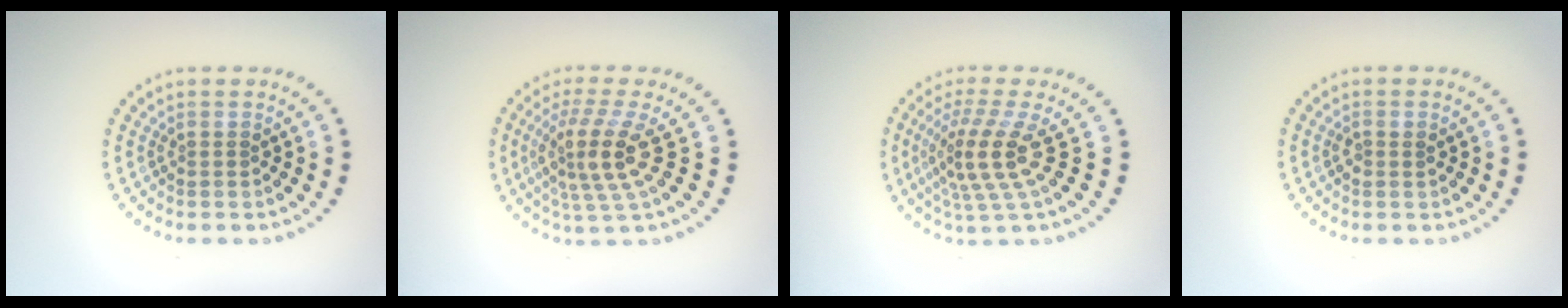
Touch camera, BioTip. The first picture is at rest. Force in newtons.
{"total": 4.4, "press": 3.3, "slide": 2.9}
{"total": 4.5, "press": 3.1, "slide": 3.3}
{"total": 0.8, "press": 0.7, "slide": 0.2}